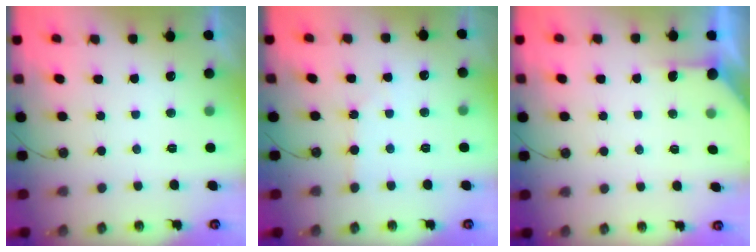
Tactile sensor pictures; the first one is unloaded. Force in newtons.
{"total": 2.4, "press": 2.3, "slide": 0.3}
{"total": 1.9, "press": 1.9, "slide": 0.3}